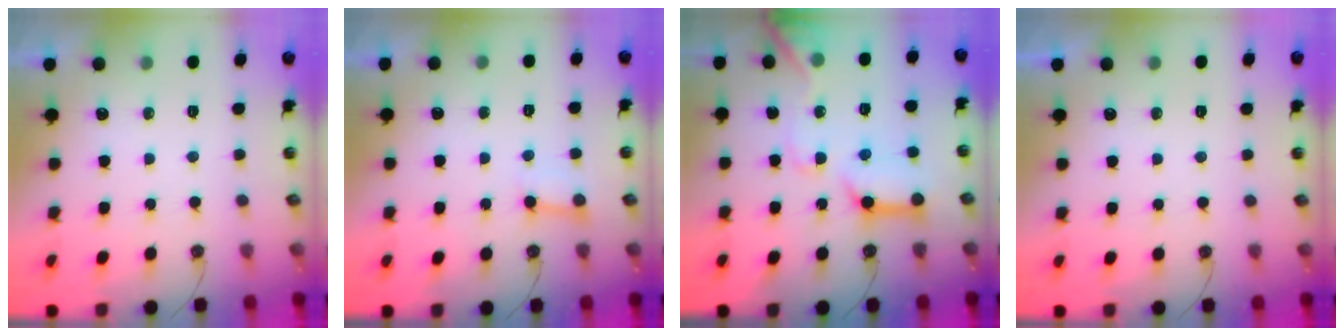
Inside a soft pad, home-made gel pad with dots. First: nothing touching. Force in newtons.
{"total": 4.4, "press": 4.3, "slide": 0.4}
{"total": 14.3, "press": 14.1, "slide": 1.8}
{"total": 0.0}